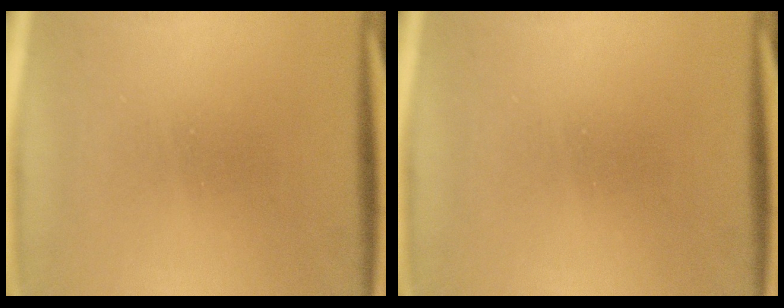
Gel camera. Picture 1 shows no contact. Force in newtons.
{"total": 0.0}